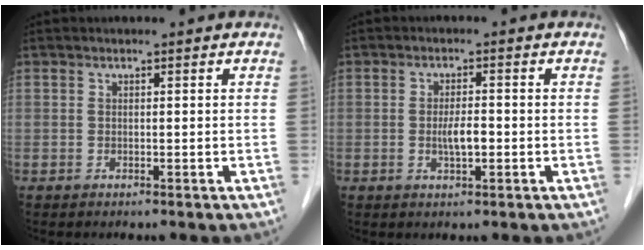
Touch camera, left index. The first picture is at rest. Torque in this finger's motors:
{"motor_torque": [0.29, 0.04, 0.08, 0.03]}